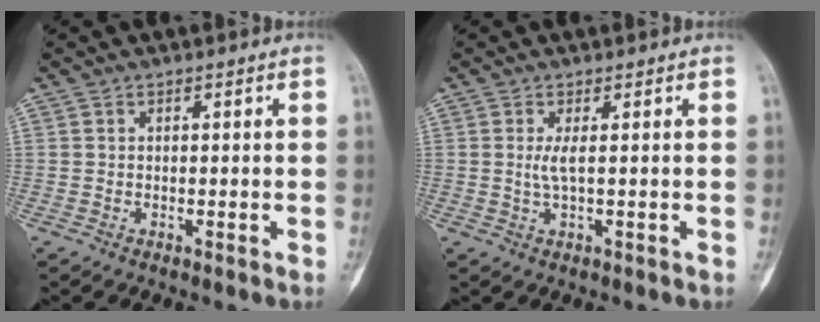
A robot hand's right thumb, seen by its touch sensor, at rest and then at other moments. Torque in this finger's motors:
{"motor_torque": [0.21, 0.10, 0.25, -0.14, 0.00]}